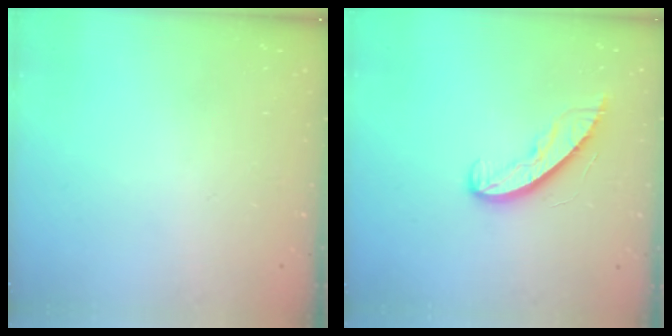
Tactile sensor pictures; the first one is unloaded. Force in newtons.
{"total": 8.2, "press": 8.1, "slide": 0.7}